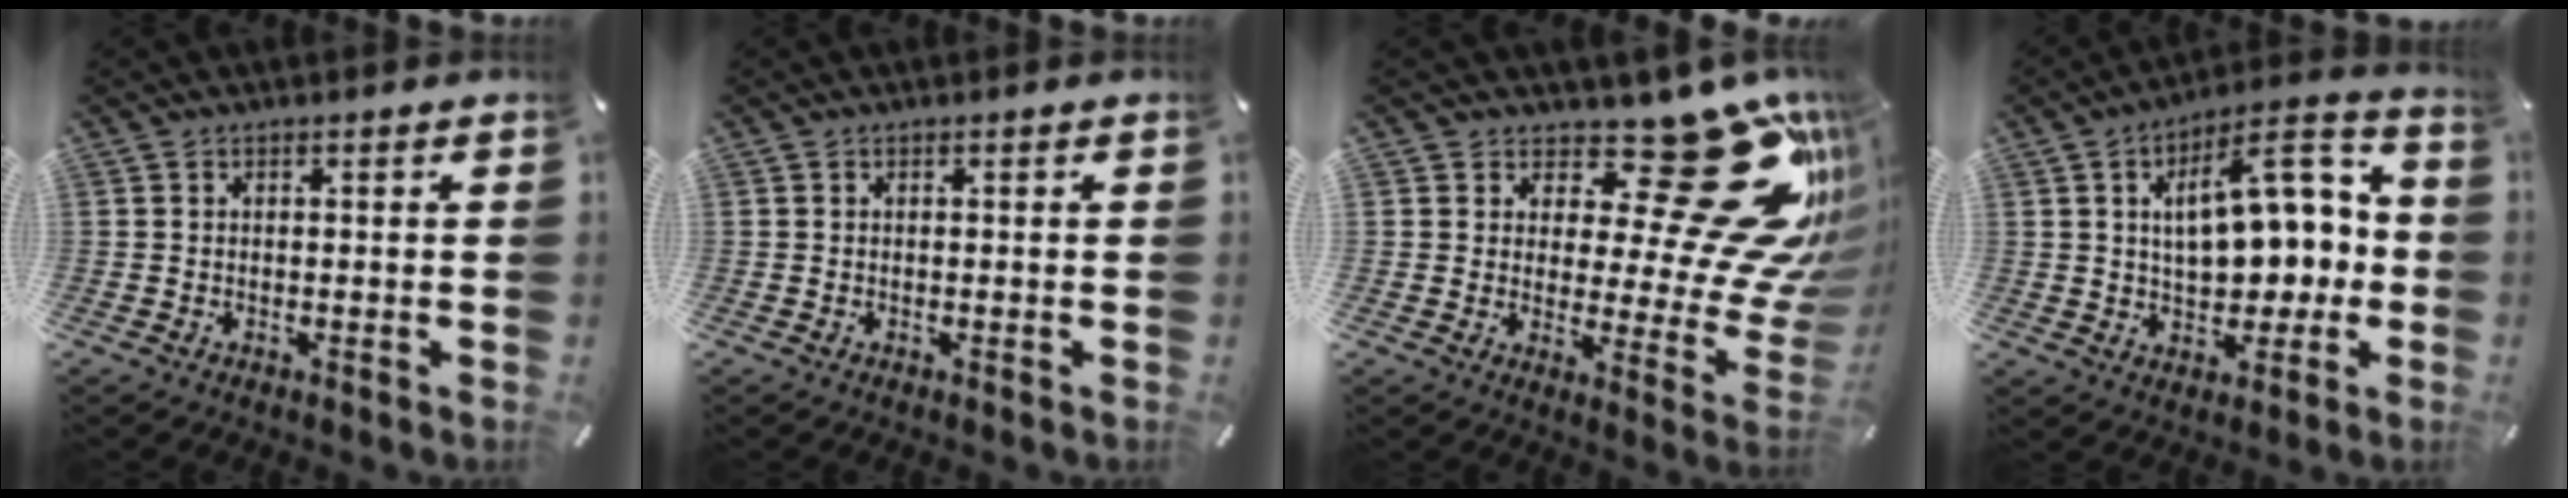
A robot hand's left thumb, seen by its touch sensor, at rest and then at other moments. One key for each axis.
{"total": 0.0}
{"total": 25.8, "fx": 13.1, "fy": 10.3, "fz": 19.7, "tx": -0.240, "ty": -0.110, "tz": 0.223}
{"total": 16.7, "fx": 2.9, "fy": 10.0, "fz": 13.0, "tx": -0.165, "ty": -0.014, "tz": 0.049}